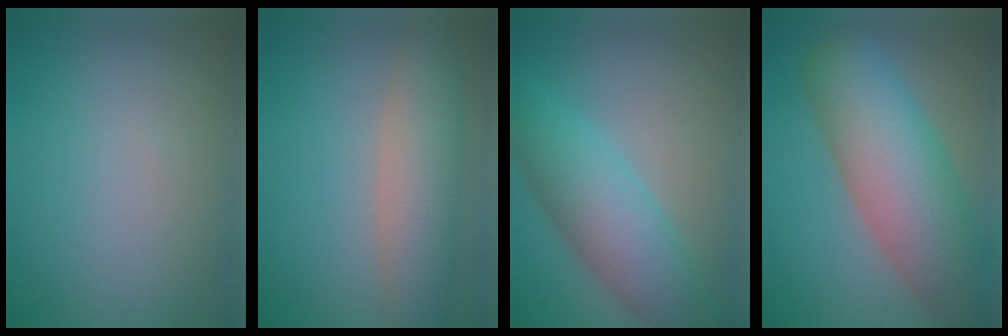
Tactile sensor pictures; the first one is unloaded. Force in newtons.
{"total": 5.8, "press": 5.8, "slide": 0.5}
{"total": 7.1, "press": 7.1, "slide": 0.2}
{"total": 10.9, "press": 10.9, "slide": 0.8}